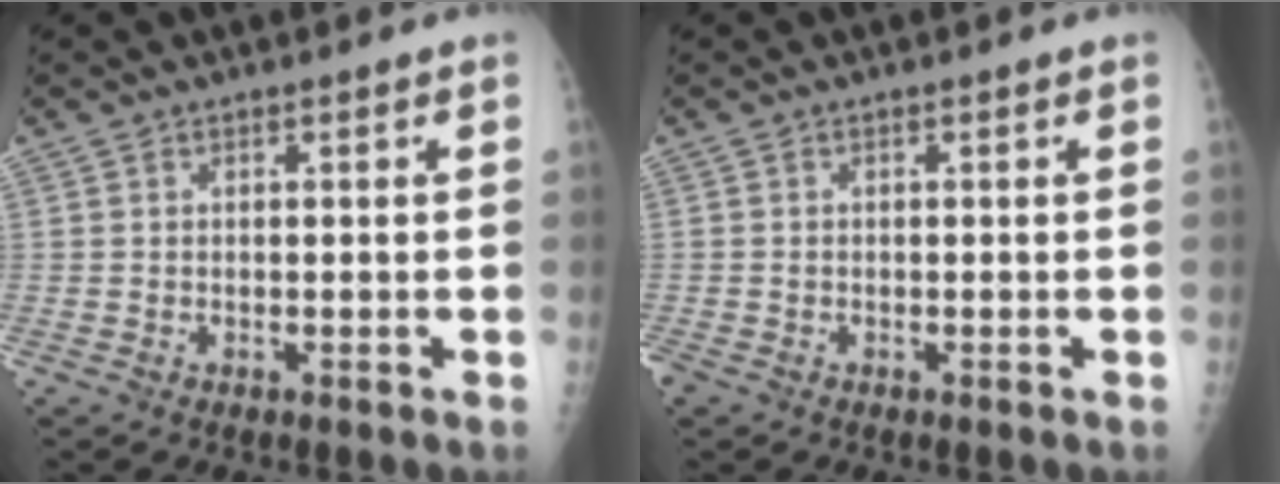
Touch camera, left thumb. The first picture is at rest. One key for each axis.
{"total": 1.1, "fx": -0.5, "fy": 0.8, "fz": 0.5, "tx": -0.017, "ty": -0.002, "tz": -0.012}